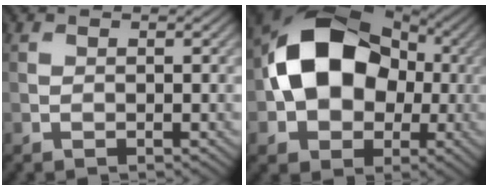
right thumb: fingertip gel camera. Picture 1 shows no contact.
{"total": 12.7, "force": [0.8, 10.1, 7.7], "torque": [-0.105, 0.013, 0.008]}